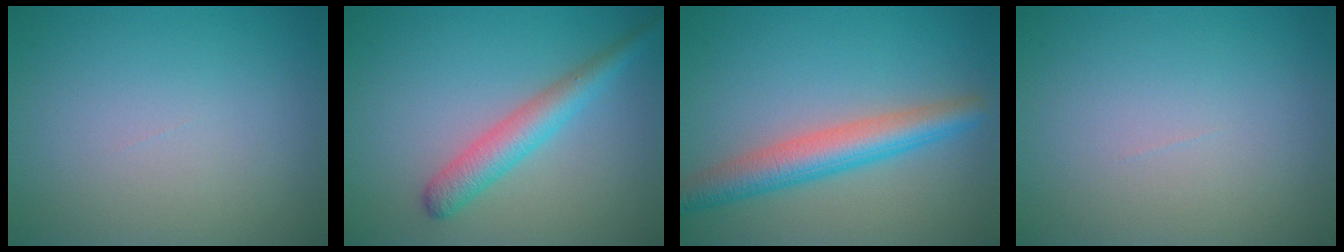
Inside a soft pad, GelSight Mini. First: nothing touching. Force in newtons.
{"total": 2.8, "press": 2.8, "slide": 0.2}
{"total": 5.0, "press": 5.0, "slide": 0.1}
{"total": 0.0}